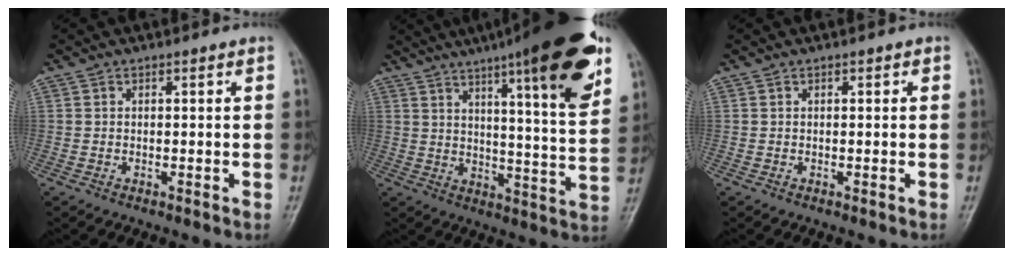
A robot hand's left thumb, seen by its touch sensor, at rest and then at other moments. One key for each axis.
{"total": 22.5, "fx": 12.9, "fy": 3.6, "fz": 18.1, "tx": -0.242, "ty": -0.040, "tz": 0.181}
{"total": 0.0}